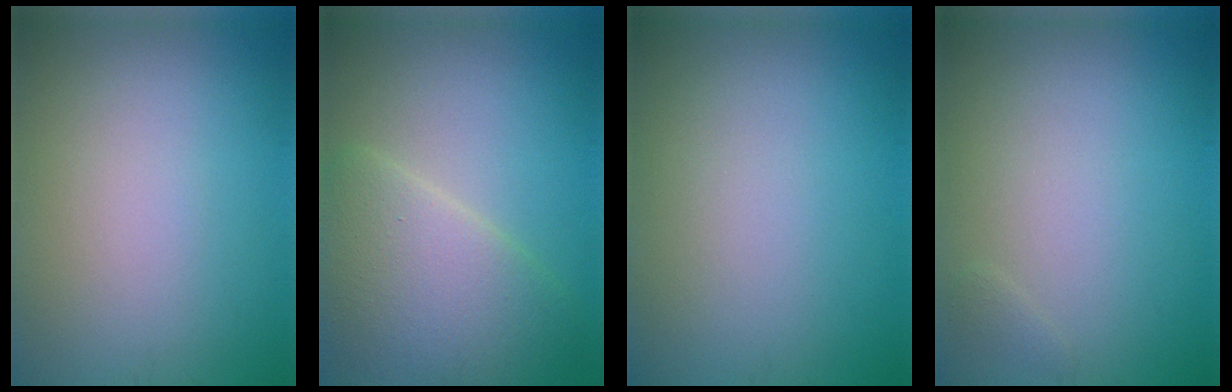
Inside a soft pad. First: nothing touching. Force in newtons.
{"total": 6.7, "press": 6.7, "slide": 0.2}
{"total": 0.0}
{"total": 0.6, "press": 0.5, "slide": 0.1}